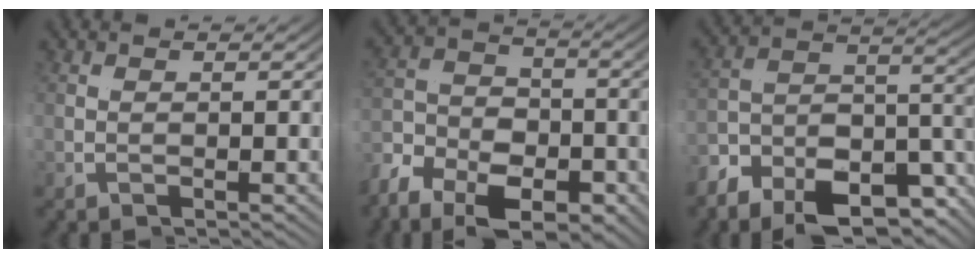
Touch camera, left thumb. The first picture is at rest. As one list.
[{"total": 7.3, "force": [-2.1, 3.6, 6.1], "torque": [-0.098, 0.010, -0.058]}, {"total": 5.4, "force": [-4.1, 0.6, 3.5], "torque": [-0.066, 0.025, -0.087]}]